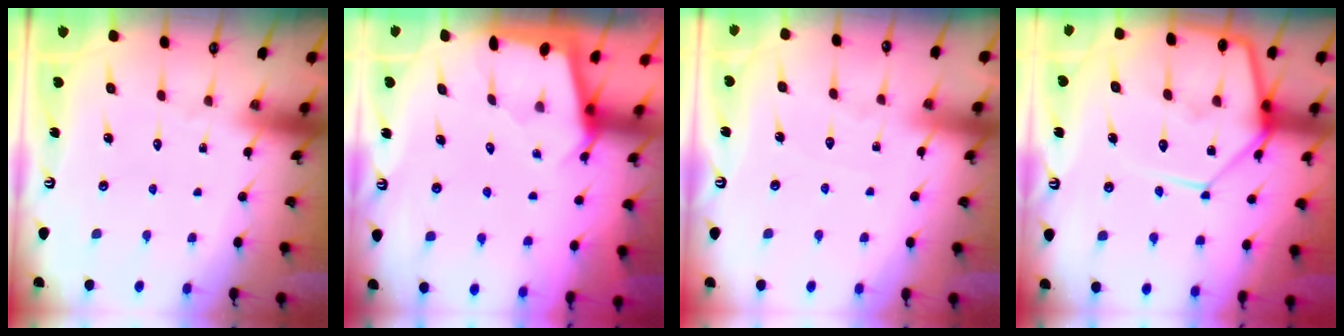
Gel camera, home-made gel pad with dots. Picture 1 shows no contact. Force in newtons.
{"total": 2.2, "press": 2.2, "slide": 0.3}
{"total": 2.7, "press": 2.7, "slide": 0.4}
{"total": 15.5, "press": 15.4, "slide": 1.4}